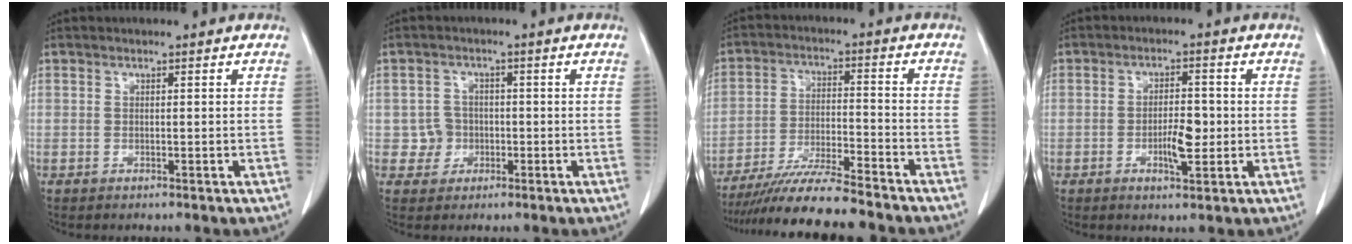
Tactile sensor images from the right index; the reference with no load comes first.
{"total": 3.2, "force": [-0.7, 3.2, 0.1], "torque": [0.011, 0.010, -0.010]}
{"total": 12.1, "force": [-10.8, 0.1, 5.5], "torque": [-0.090, -0.012, -0.184]}
{"total": 4.9, "force": [-1.0, 1.6, 4.5], "torque": [-0.078, 0.002, -0.011]}